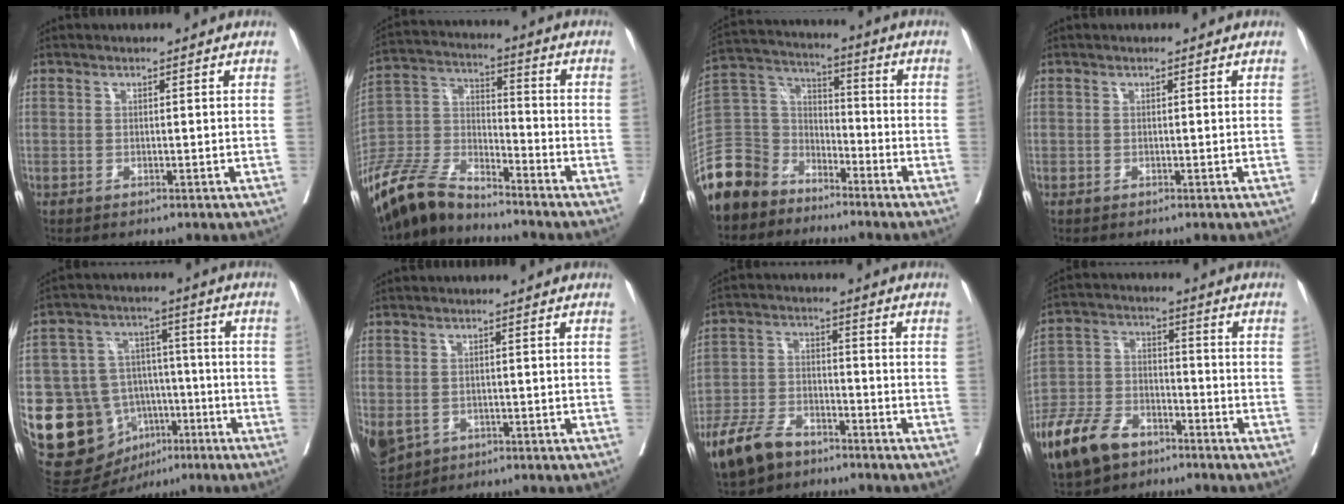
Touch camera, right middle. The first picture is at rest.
{"total": 12.5, "force": [-11.5, 2.9, 4.1], "torque": [-0.088, 0.001, -0.227]}
{"total": 14.4, "force": [-11.4, 8.2, 3.0], "torque": [-0.092, 0.029, -0.222]}
{"total": 0.0}
{"total": 16.0, "force": [-6.0, 13.0, 7.3], "torque": [-0.137, 0.043, -0.080]}
{"total": 10.5, "force": [-4.1, 8.5, 4.7], "torque": [-0.139, -0.007, -0.053]}
{"total": 9.2, "force": [-6.7, 4.2, 4.6], "torque": [-0.103, -0.012, -0.128]}
{"total": 11.1, "force": [-7.5, 5.8, 5.7], "torque": [-0.125, -0.009, -0.143]}